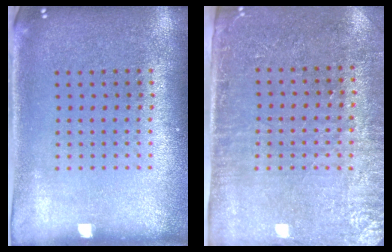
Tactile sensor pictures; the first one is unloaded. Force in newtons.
{"total": 3.0, "press": 2.6, "slide": 1.4}